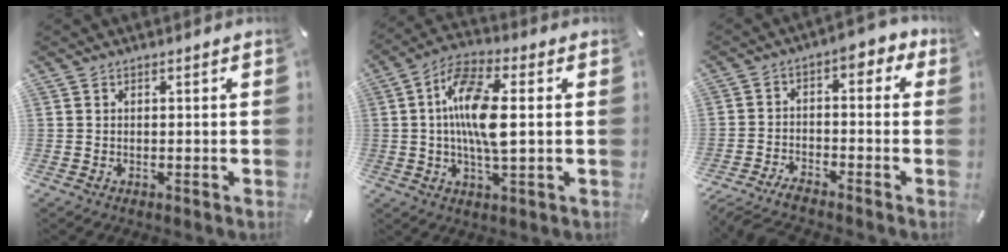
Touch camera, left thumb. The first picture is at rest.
{"total": 13.2, "force": [0.8, 4.5, 12.4], "torque": [-0.244, 0.001, 0.013]}
{"total": 5.9, "force": [-4.1, 3.0, 3.0], "torque": [-0.059, 0.016, -0.084]}